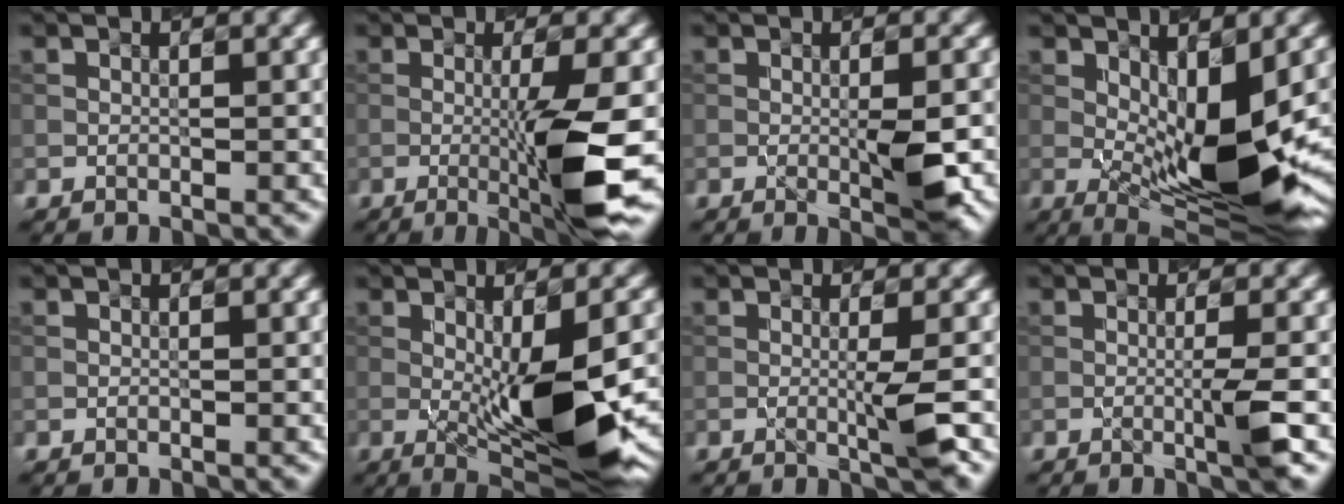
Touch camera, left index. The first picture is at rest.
{"total": 6.9, "force": [-1.3, 0.7, 6.7], "torque": [-0.110, -0.007, -0.015]}
{"total": 3.2, "force": [-0.4, 0.5, 3.2], "torque": [-0.050, -0.004, 0.002]}
{"total": 8.8, "force": [-0.5, 2.8, 8.3], "torque": [-0.139, -0.012, 0.001]}
{"total": 0.0}
{"total": 8.9, "force": [-1.2, 2.0, 8.6], "torque": [-0.132, -0.019, -0.005]}
{"total": 2.5, "force": [-0.3, 0.3, 2.4], "torque": [-0.040, -0.007, -0.004]}
{"total": 2.4, "force": [-0.5, 0.3, 2.4], "torque": [-0.038, -0.006, -0.008]}